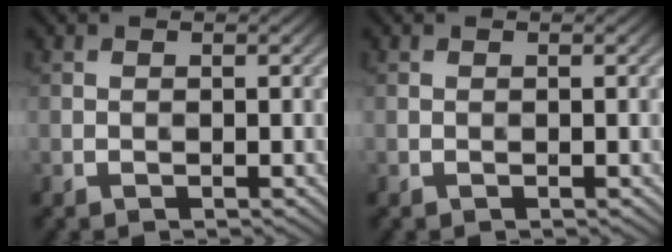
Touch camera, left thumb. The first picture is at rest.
{"total": 0.0}